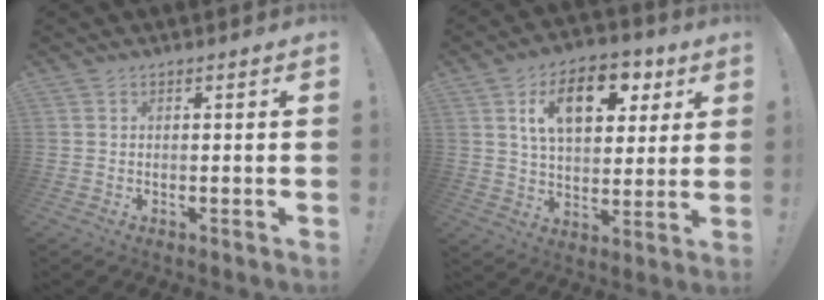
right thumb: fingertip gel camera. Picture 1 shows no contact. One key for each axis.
{"total": 15.8, "fx": 6.5, "fy": 9.5, "fz": 10.9, "tx": -0.160, "ty": -0.015, "tz": 0.113}